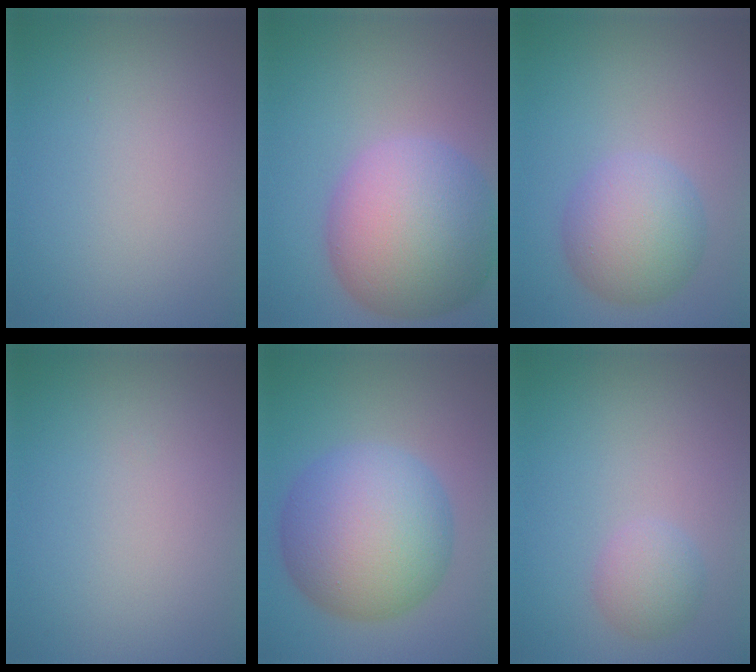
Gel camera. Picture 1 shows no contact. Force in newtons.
{"total": 11.4, "press": 11.4, "slide": 0.6}
{"total": 5.3, "press": 5.3, "slide": 0.0}
{"total": 0.0}
{"total": 10.8, "press": 10.8, "slide": 0.2}
{"total": 2.2, "press": 2.2, "slide": 0.1}